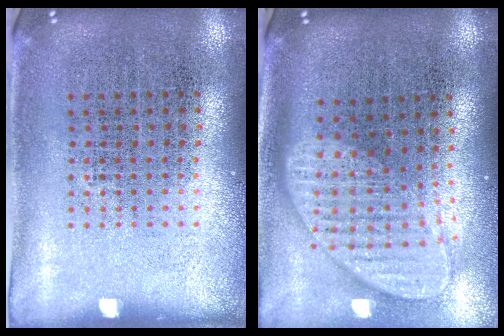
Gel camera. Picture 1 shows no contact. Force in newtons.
{"total": 2.0, "press": 1.6, "slide": 1.3}